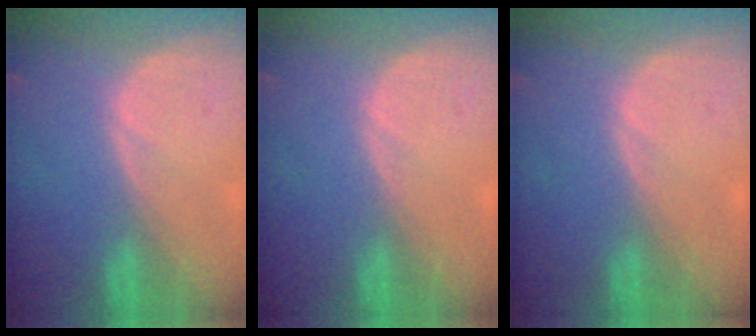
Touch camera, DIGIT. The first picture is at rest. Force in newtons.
{"total": 0.0}
{"total": 0.0}